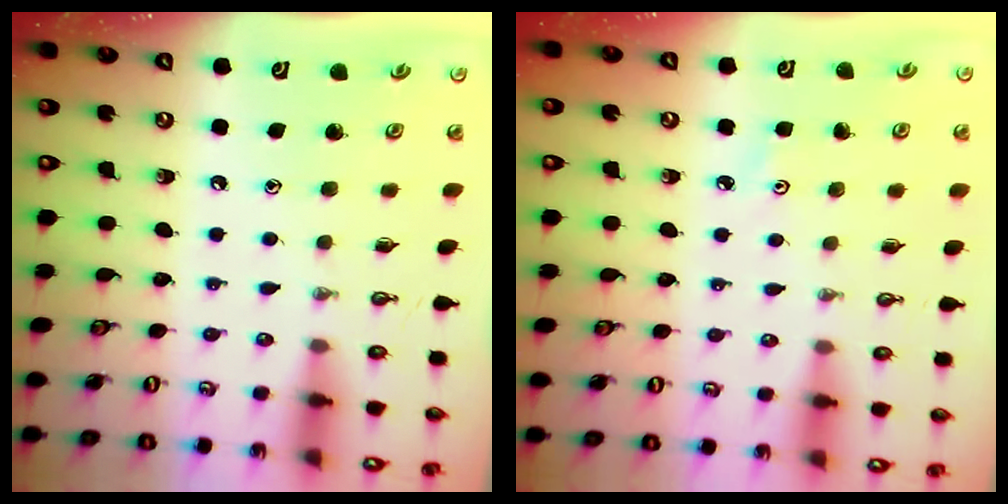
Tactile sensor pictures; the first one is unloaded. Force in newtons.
{"total": 2.8, "press": 2.8, "slide": 0.4}